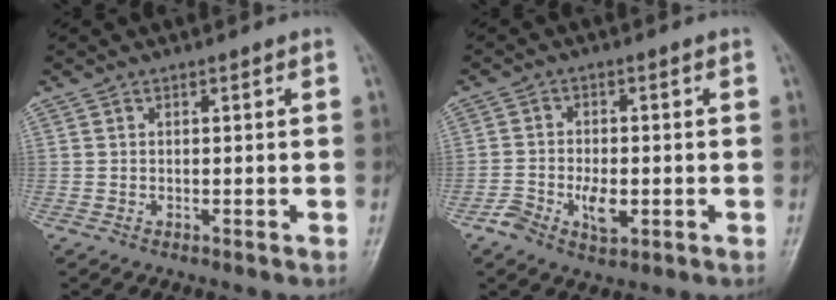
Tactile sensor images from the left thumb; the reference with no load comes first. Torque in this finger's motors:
{"motor_torque": [0.53, 0.69, 0.06, 0.06, 0.01]}